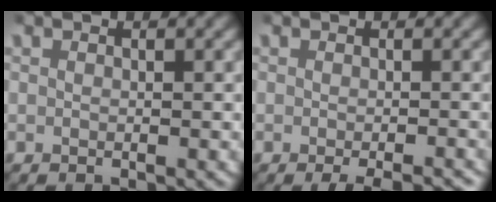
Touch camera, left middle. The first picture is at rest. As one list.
[{"total": 3.2, "force": [-2.5, 0.7, 2.0], "torque": [-0.017, -0.002, -0.034]}]